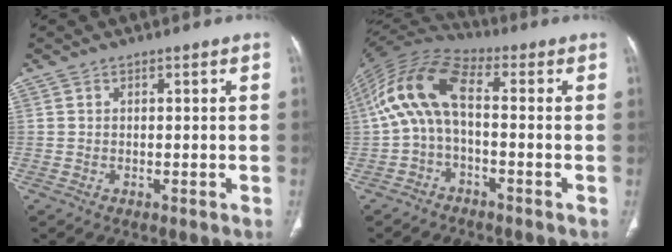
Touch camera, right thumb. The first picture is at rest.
{"total": 12.2, "force": [-0.9, 5.6, 10.8], "torque": [-0.219, 0.045, -0.030]}